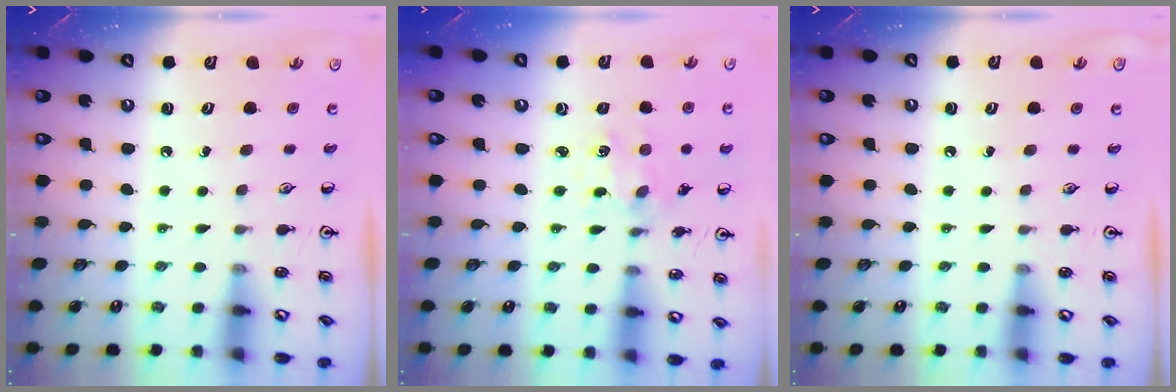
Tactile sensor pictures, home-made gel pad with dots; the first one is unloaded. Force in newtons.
{"total": 1.1, "press": 1.1, "slide": 0.3}
{"total": 0.0}